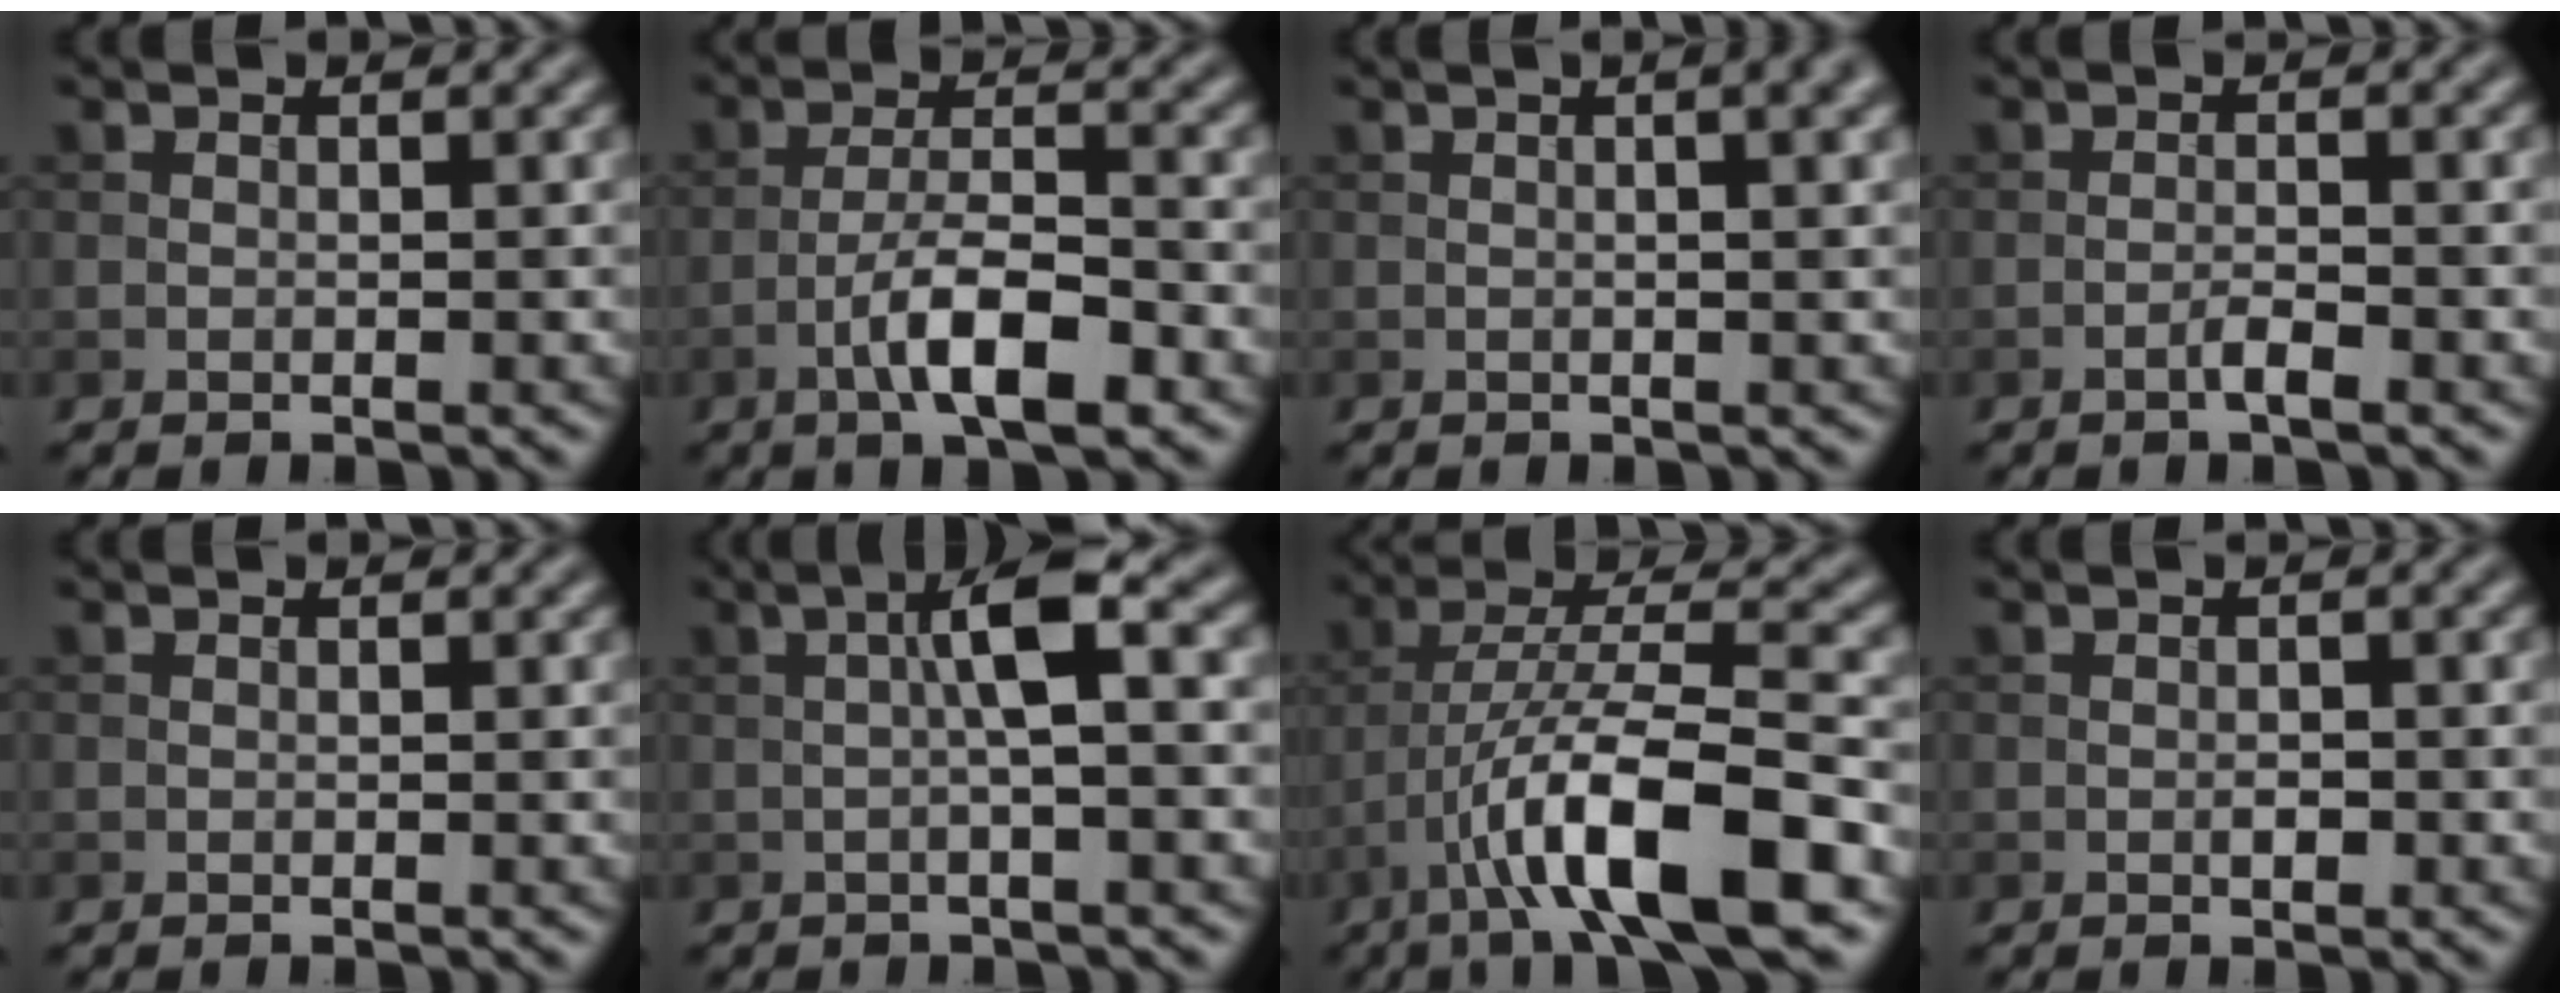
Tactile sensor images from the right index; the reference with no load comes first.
{"total": 6.4, "force": [-3.0, 1.7, 5.3], "torque": [-0.095, 0.008, -0.056]}
{"total": 6.8, "force": [2.4, 3.1, 5.5], "torque": [-0.026, 0.039, -0.004]}
{"total": 1.5, "force": [-0.9, 0.1, 1.3], "torque": [-0.024, 0.005, -0.019]}
{"total": 0.0}
{"total": 4.8, "force": [0.5, 0.8, 4.7], "torque": [-0.079, 0.017, 0.003]}
{"total": 11.4, "force": [-5.6, 2.5, 9.6], "torque": [-0.162, 0.017, -0.100]}
{"total": 1.0, "force": [-0.3, 0.5, 0.9], "torque": [-0.013, 0.001, -0.005]}